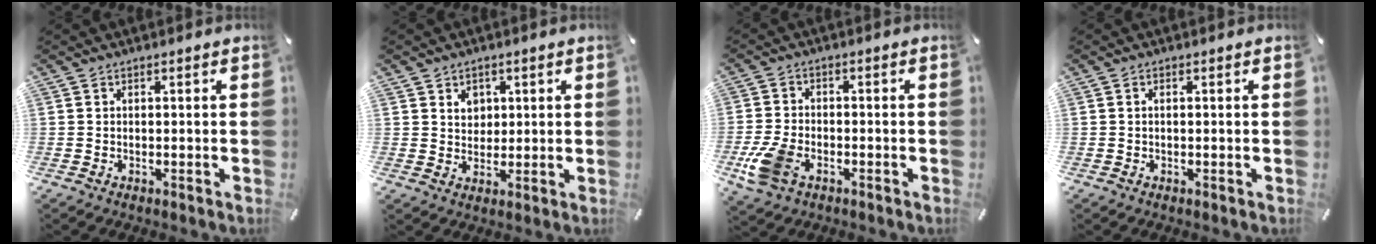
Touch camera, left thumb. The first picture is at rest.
{"total": 4.2, "force": [1.6, 3.8, 0.9], "torque": [-0.006, -0.002, 0.023]}
{"total": 8.3, "force": [-3.5, 5.4, 5.3], "torque": [-0.132, 0.004, -0.067]}
{"total": 0.7, "force": [0.0, 0.4, 0.6], "torque": [-0.012, 0.003, -0.001]}